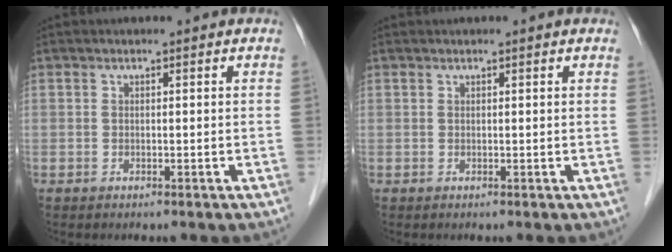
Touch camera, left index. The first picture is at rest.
{"total": 0.8, "force": [0.7, -0.1, 0.3], "torque": [-0.010, 0.011, 0.015]}